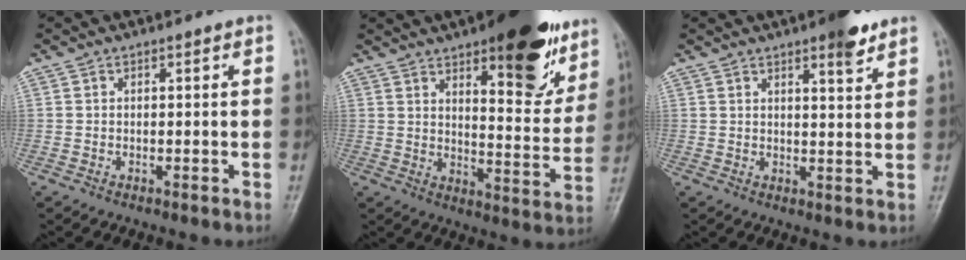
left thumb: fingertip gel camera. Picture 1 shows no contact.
{"total": 15.6, "force": [9.5, 4.8, 11.4], "torque": [-0.119, -0.054, 0.136]}
{"total": 5.5, "force": [3.7, 1.3, 3.8], "torque": [-0.043, -0.021, 0.048]}